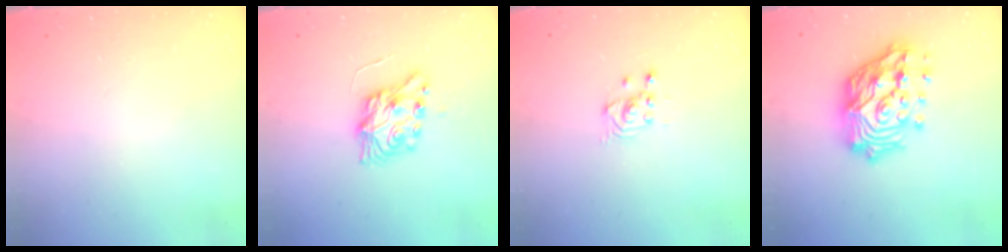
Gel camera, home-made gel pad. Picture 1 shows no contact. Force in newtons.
{"total": 8.1, "press": 8.1, "slide": 0.2}
{"total": 2.7, "press": 2.7, "slide": 0.3}
{"total": 22.0, "press": 21.7, "slide": 3.4}